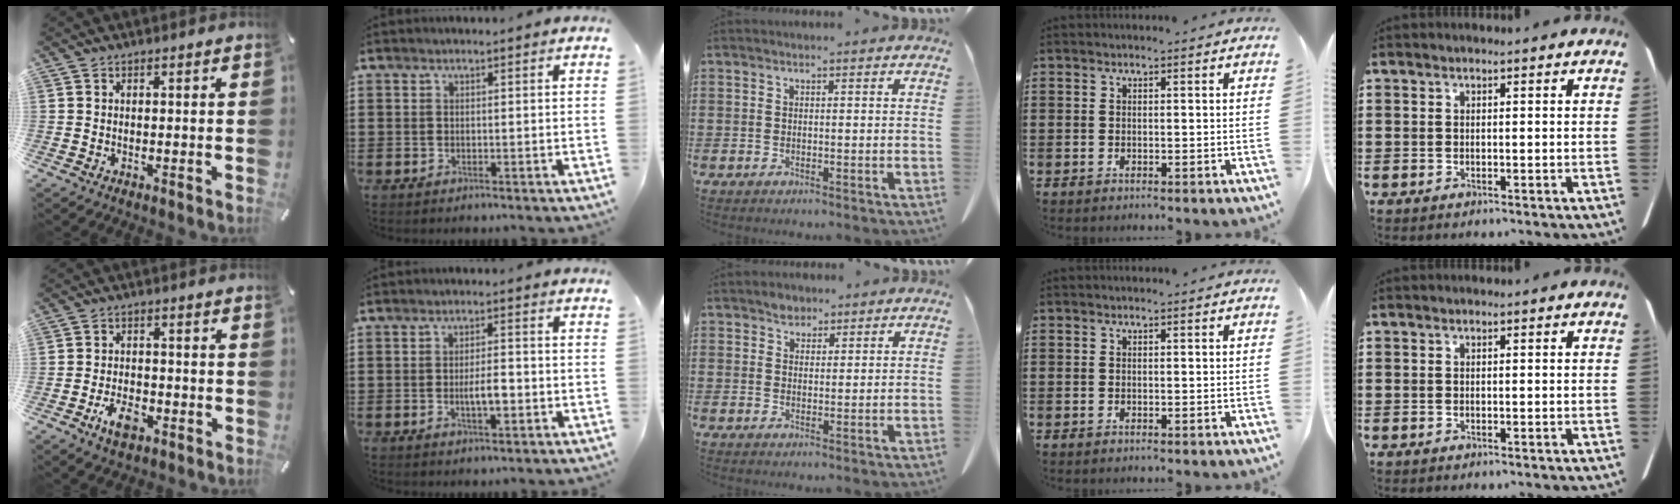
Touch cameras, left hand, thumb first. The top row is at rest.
{"thumb": {"total": 6.3, "force": [-3.3, 3.4, 4.1], "torque": [-0.081, 0.016, -0.059]}, "index": {"total": 4.0, "force": [-0.7, 1.4, 3.7], "torque": [-0.067, 0.005, -0.014]}, "middle": {"total": 2.4, "force": [2.0, 1.3, 0.3], "torque": [-0.004, 0.000, 0.037]}}